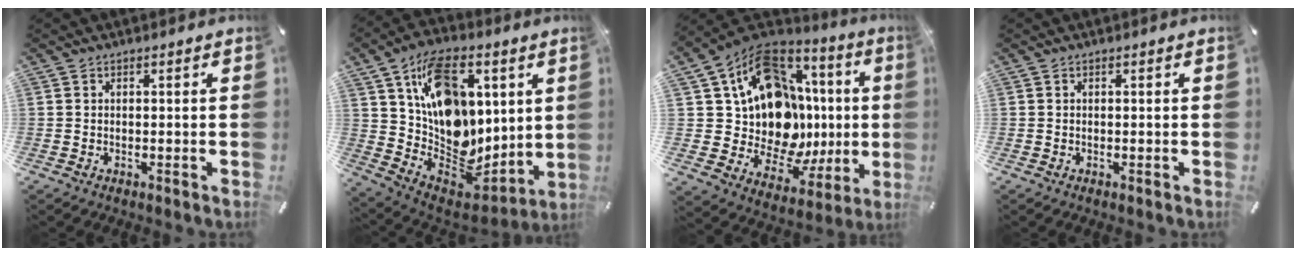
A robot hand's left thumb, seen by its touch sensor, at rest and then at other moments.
{"total": 17.6, "force": [5.1, 13.1, 10.5], "torque": [-0.157, -0.039, 0.102]}
{"total": 17.9, "force": [2.9, 13.7, 11.2], "torque": [-0.201, -0.059, 0.067]}
{"total": 0.0}